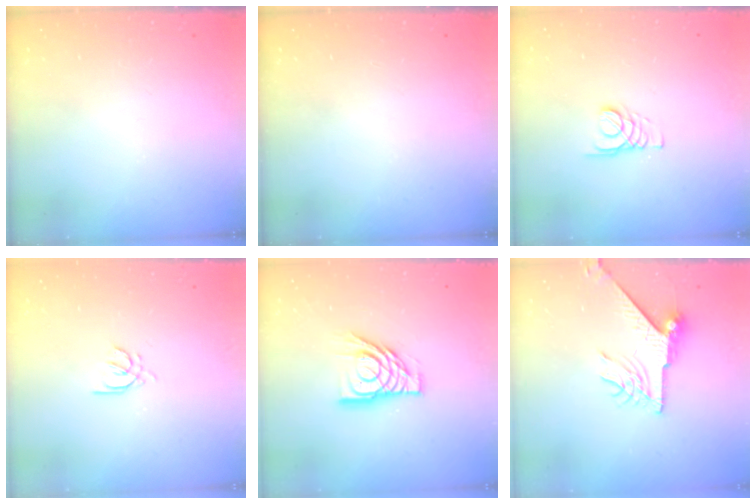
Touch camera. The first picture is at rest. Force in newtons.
{"total": 0.0}
{"total": 1.8, "press": 1.7, "slide": 0.1}
{"total": 2.8, "press": 2.7, "slide": 0.8}
{"total": 12.2, "press": 12.2, "slide": 1.1}
{"total": 8.7, "press": 8.7, "slide": 0.6}